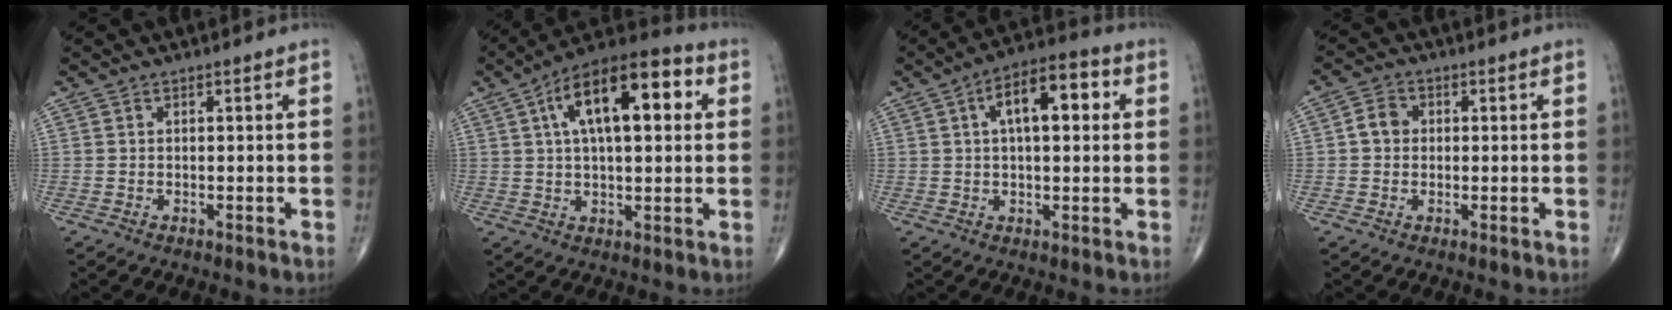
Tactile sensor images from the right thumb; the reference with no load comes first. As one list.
[{"total": 18.1, "force": [5.0, 8.0, 15.4], "torque": [-0.226, 0.022, 0.070]}, {"total": 11.3, "force": [2.8, 5.1, 9.7], "torque": [-0.139, 0.025, 0.037]}, {"total": 3.5, "force": [0.1, 3.0, 1.8], "torque": [-0.022, 0.009, -0.004]}]